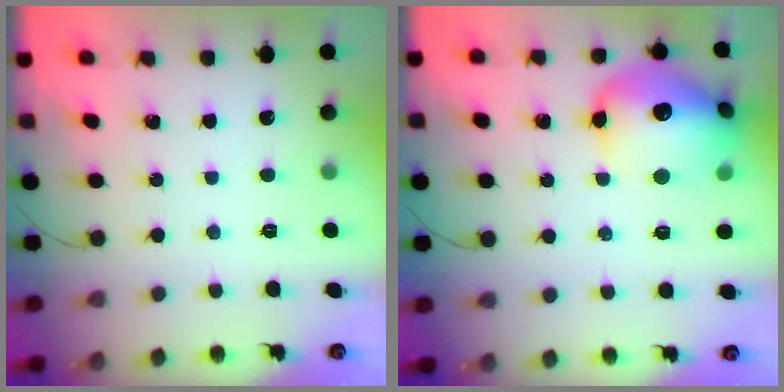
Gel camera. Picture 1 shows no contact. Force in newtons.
{"total": 19.7, "press": 19.6, "slide": 1.7}